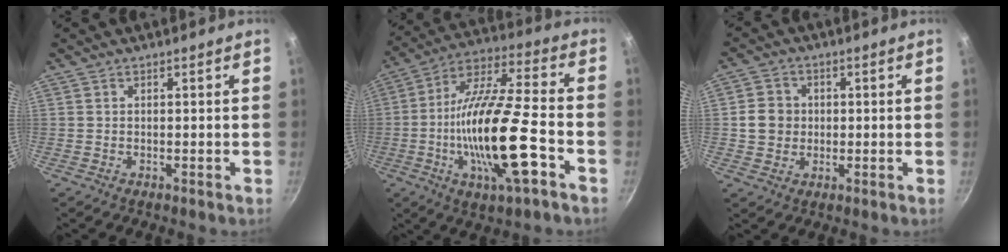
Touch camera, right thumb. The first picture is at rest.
{"total": 21.5, "force": [-6.2, 5.6, 19.8], "torque": [-0.358, 0.026, -0.119]}
{"total": 5.7, "force": [0.2, 5.2, 2.3], "torque": [-0.017, 0.009, -0.003]}